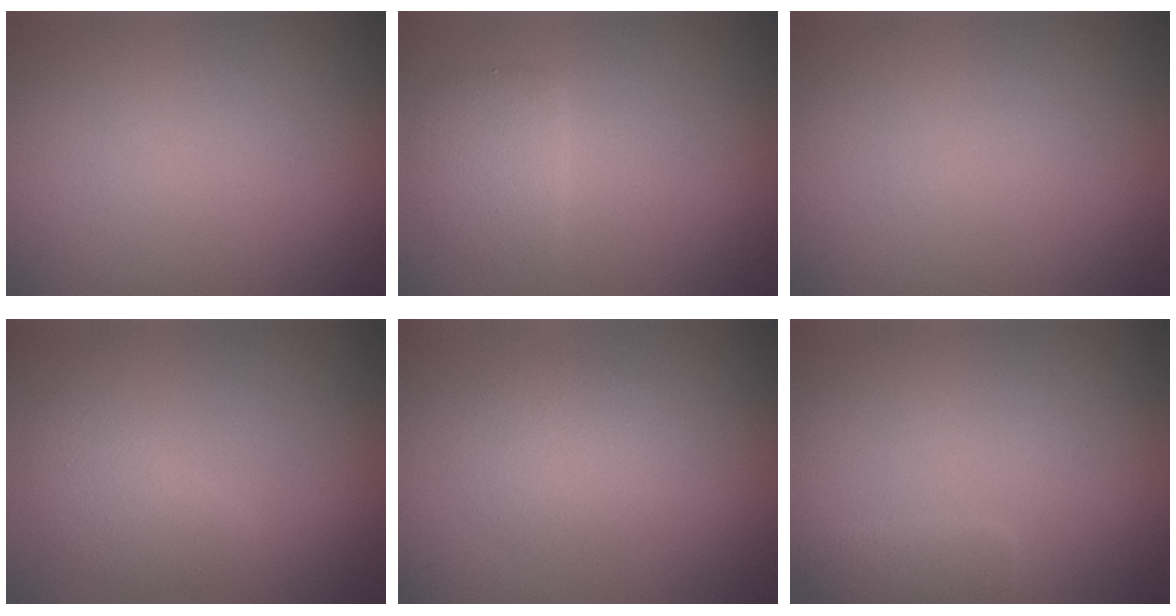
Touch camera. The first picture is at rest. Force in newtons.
{"total": 2.3, "press": 2.3, "slide": 0.3}
{"total": 0.0}
{"total": 2.4, "press": 2.4, "slide": 0.1}
{"total": 2.3, "press": 2.3, "slide": 0.1}
{"total": 1.6, "press": 1.6, "slide": 0.0}